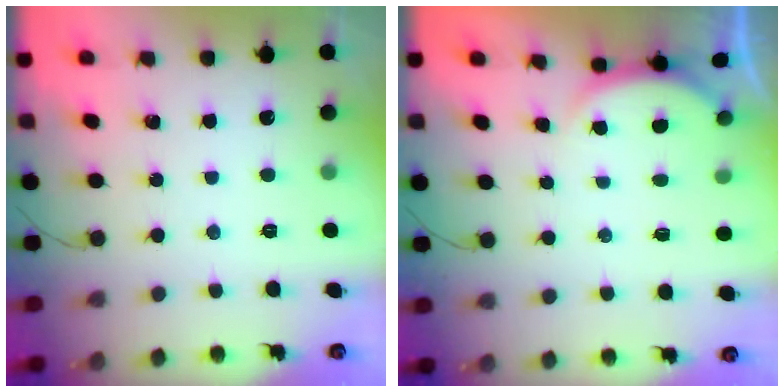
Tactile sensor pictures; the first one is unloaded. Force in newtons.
{"total": 2.2, "press": 2.2, "slide": 0.6}